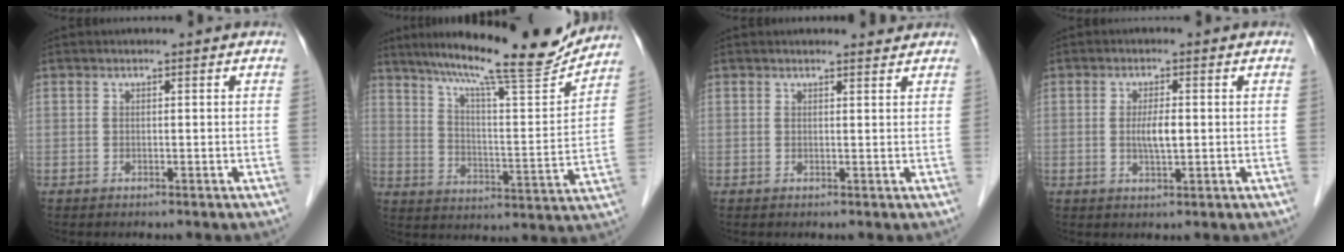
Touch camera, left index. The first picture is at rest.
{"total": 18.9, "force": [16.7, 0.7, 8.8], "torque": [-0.141, -0.020, 0.245]}
{"total": 1.9, "force": [1.9, 0.2, 0.0], "torque": [-0.008, -0.002, 0.022]}
{"total": 3.2, "force": [0.0, 0.6, 3.1], "torque": [-0.060, -0.002, 0.002]}